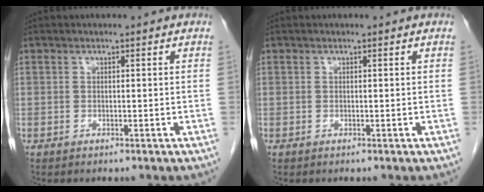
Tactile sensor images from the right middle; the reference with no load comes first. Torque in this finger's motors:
{"motor_torque": [-0.04, -0.01, -0.01, -0.01]}